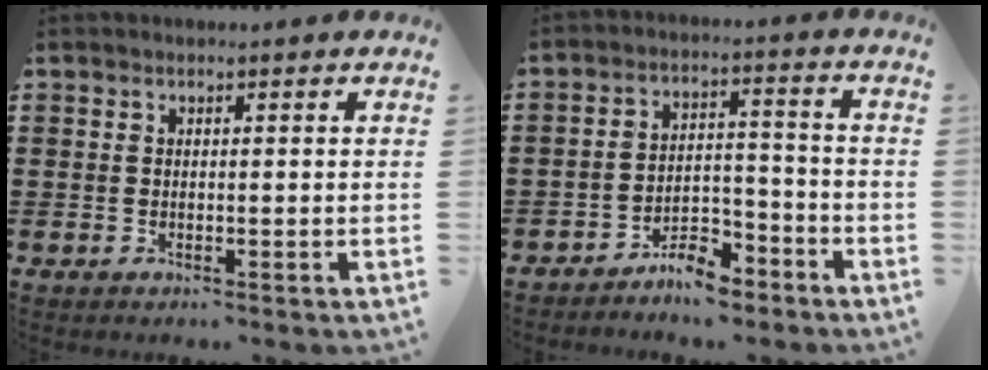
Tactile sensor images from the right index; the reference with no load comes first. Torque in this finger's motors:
{"motor_torque": [1.04, -0.62, 0.21, 0.06]}